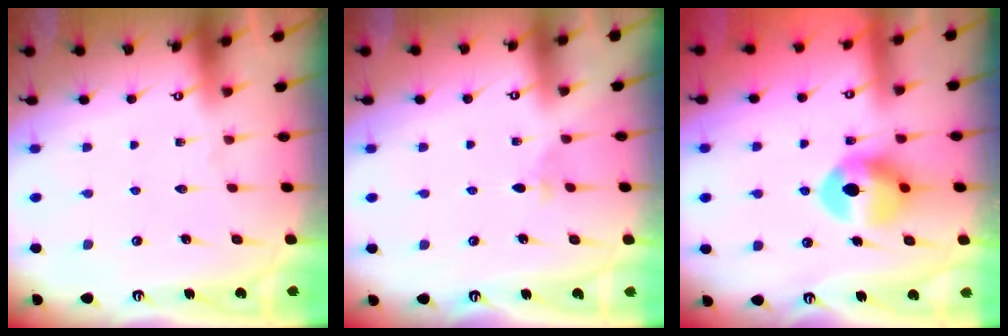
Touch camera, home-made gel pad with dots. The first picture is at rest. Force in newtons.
{"total": 2.7, "press": 2.6, "slide": 0.7}
{"total": 10.5, "press": 10.5, "slide": 0.6}